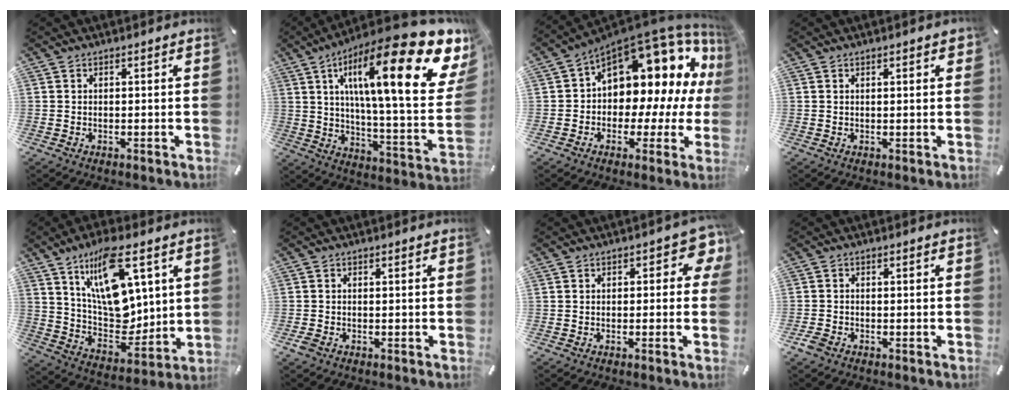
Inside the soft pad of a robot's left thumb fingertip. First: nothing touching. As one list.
[{"total": 27.6, "force": [12.7, 6.9, 23.5], "torque": [-0.370, -0.089, 0.199]}, {"total": 14.6, "force": [6.6, 9.0, 9.4], "torque": [-0.122, -0.074, 0.104]}, {"total": 1.4, "force": [0.6, 0.3, 1.3], "torque": [-0.017, -0.001, 0.007]}, {"total": 17.2, "force": [8.0, 9.1, 12.2], "torque": [-0.224, -0.044, 0.136]}, {"total": 1.2, "force": [-0.6, 0.7, 0.8], "torque": [-0.020, -0.002, -0.013]}, {"total": 5.0, "force": [0.9, 2.8, 4.0], "torque": [-0.046, 0.002, 0.009]}, {"total": 2.1, "force": [-1.3, 1.3, 1.0], "torque": [-0.029, 0.000, -0.030]}]